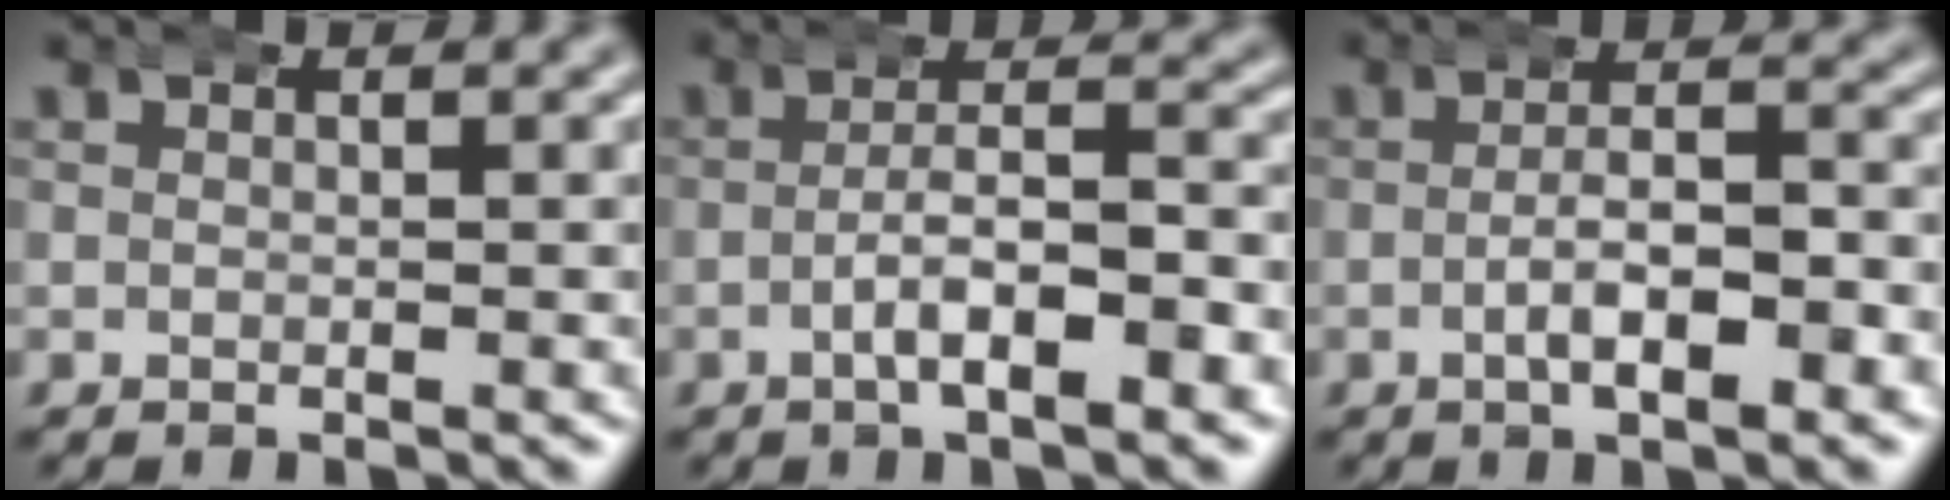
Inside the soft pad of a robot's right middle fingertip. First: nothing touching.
{"total": 4.1, "force": [-2.4, 0.7, 3.2], "torque": [-0.049, 0.005, -0.042]}
{"total": 4.0, "force": [-2.3, 1.1, 3.1], "torque": [-0.042, 0.001, -0.038]}